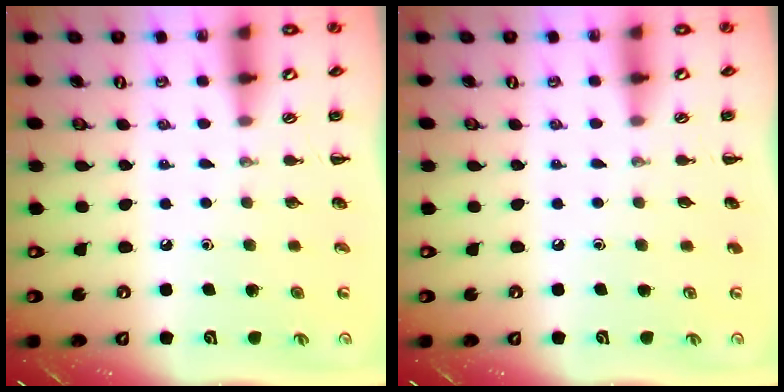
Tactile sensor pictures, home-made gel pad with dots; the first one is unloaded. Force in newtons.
{"total": 0.0}